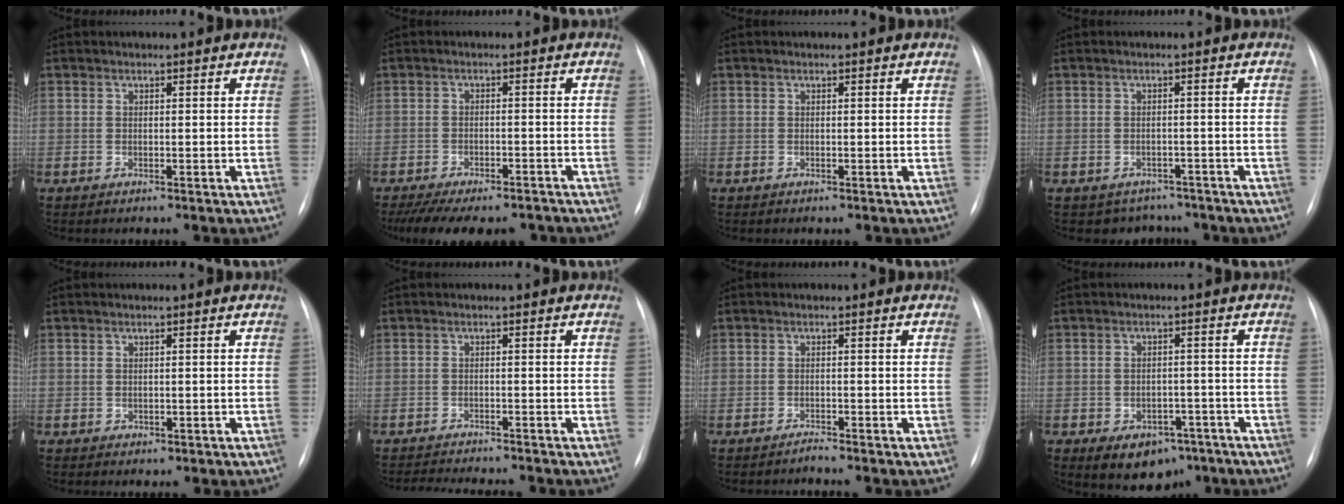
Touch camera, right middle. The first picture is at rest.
{"total": 14.8, "force": [-12.2, 5.4, 6.4], "torque": [-0.141, -0.005, -0.161]}
{"total": 0.0}
{"total": 4.5, "force": [-3.6, 2.7, -0.1], "torque": [0.008, 0.016, -0.045]}
{"total": 1.1, "force": [-0.4, 0.9, 0.5], "torque": [-0.008, 0.002, 0.000]}
{"total": 7.7, "force": [-7.2, 0.6, 2.7], "torque": [-0.036, -0.008, -0.102]}
{"total": 1.0, "force": [-1.0, 0.0, 0.1], "torque": [-0.003, -0.003, -0.014]}
{"total": 9.0, "force": [-5.6, 5.7, 4.2], "torque": [-0.050, 0.017, -0.069]}